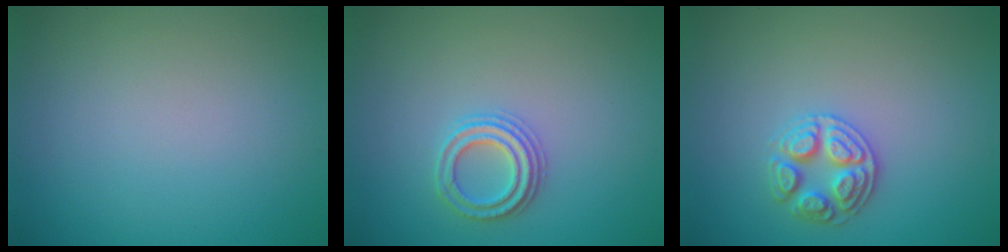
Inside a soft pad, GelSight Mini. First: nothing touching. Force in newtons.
{"total": 2.3, "press": 2.3, "slide": 0.3}
{"total": 2.8, "press": 2.7, "slide": 0.6}